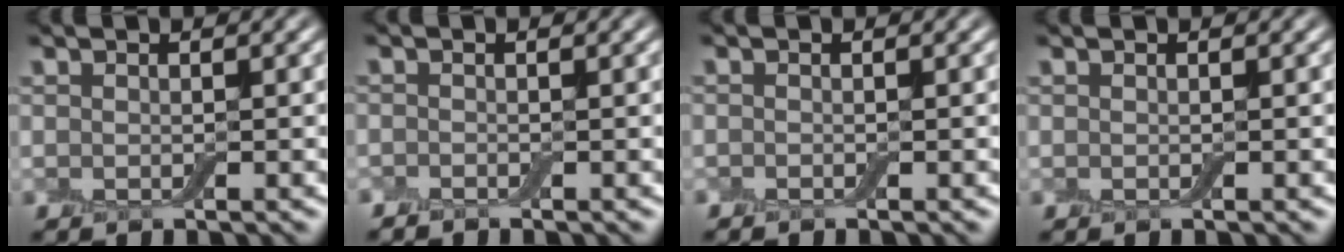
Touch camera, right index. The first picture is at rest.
{"total": 0.9, "force": [-0.8, 0.4, 0.1], "torque": [-0.004, -0.001, -0.019]}
{"total": 0.5, "force": [-0.4, 0.3, 0.1], "torque": [-0.002, 0.000, -0.009]}
{"total": 0.0}